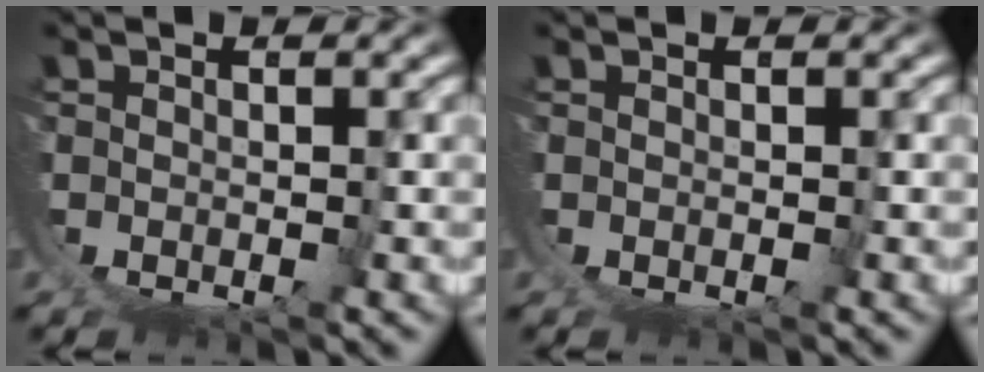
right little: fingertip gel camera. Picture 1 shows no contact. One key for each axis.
{"total": 0.0}